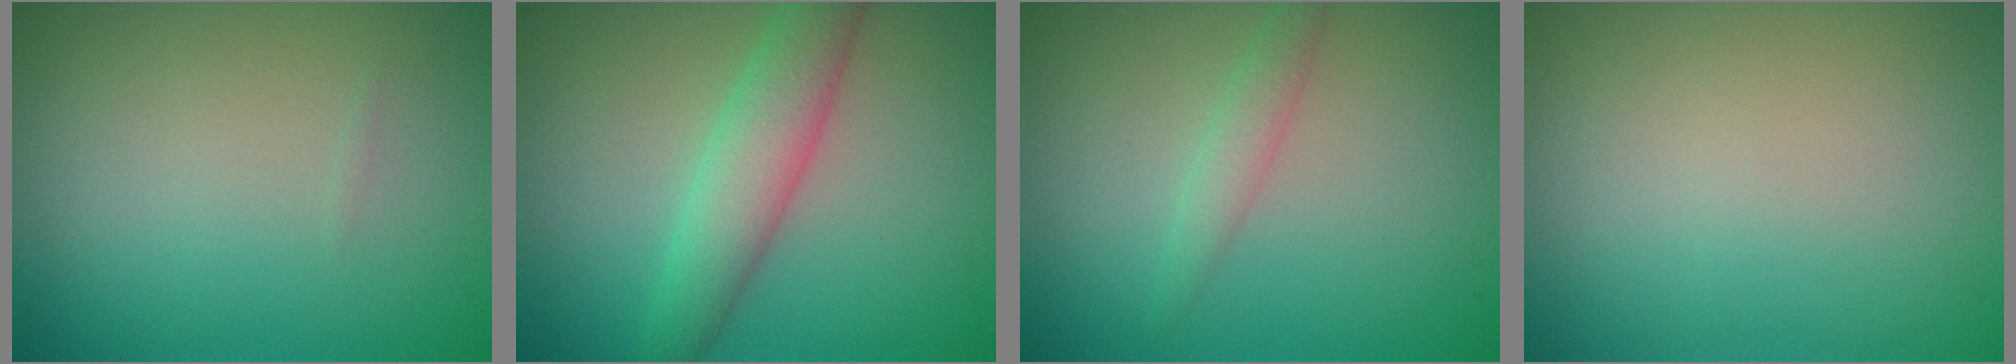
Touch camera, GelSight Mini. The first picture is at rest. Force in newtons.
{"total": 4.0, "press": 4.0, "slide": 0.1}
{"total": 1.4, "press": 1.4, "slide": 0.1}
{"total": 0.0}